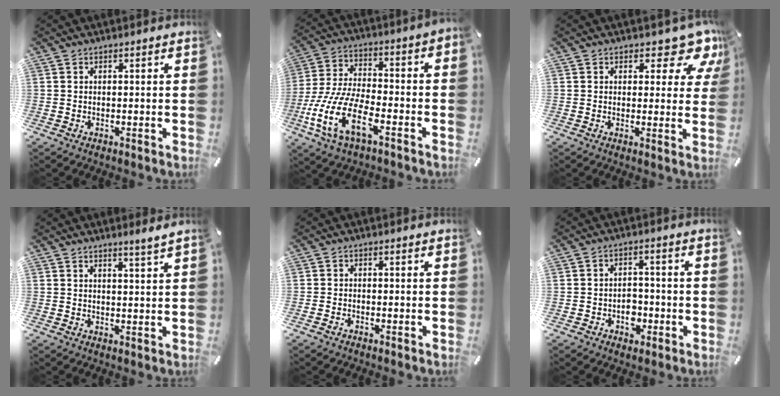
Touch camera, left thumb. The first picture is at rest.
{"total": 15.3, "force": [-7.5, 5.6, 12.2], "torque": [-0.272, 0.003, -0.137]}
{"total": 9.5, "force": [6.6, 4.2, 5.3], "torque": [-0.050, -0.053, 0.109]}
{"total": 2.7, "force": [2.4, -0.8, 0.8], "torque": [-0.021, -0.020, 0.044]}
{"total": 0.7, "force": [-0.6, 0.2, 0.3], "torque": [-0.008, -0.002, -0.012]}
{"total": 4.6, "force": [-1.8, 3.6, 2.3], "torque": [-0.023, -0.001, -0.032]}